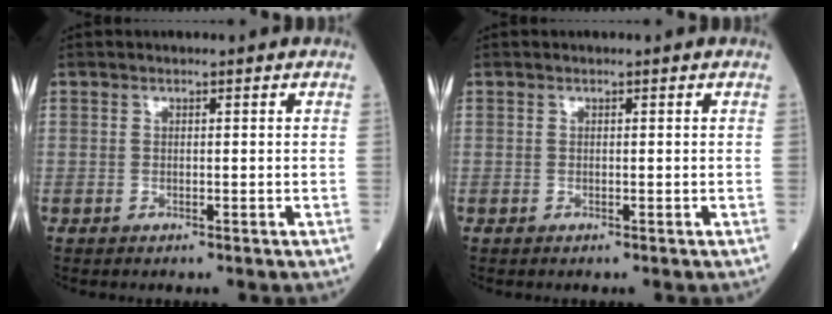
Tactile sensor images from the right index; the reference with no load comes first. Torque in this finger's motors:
{"motor_torque": [0.01, 0.01, 0.00, -0.01]}